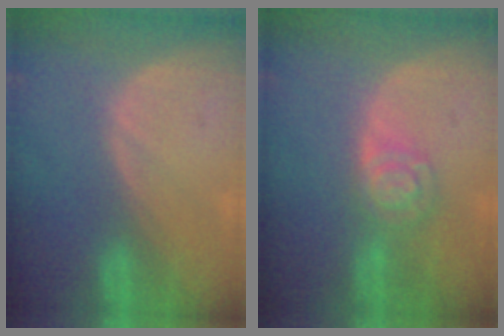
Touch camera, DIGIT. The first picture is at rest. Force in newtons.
{"total": 5.3, "press": 4.6, "slide": 2.5}